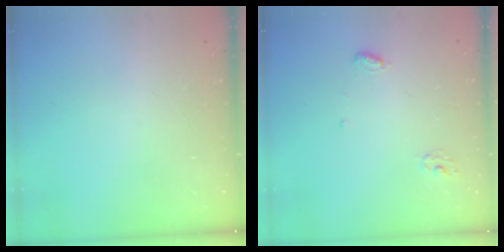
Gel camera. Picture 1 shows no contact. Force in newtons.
{"total": 4.7, "press": 4.7, "slide": 0.4}